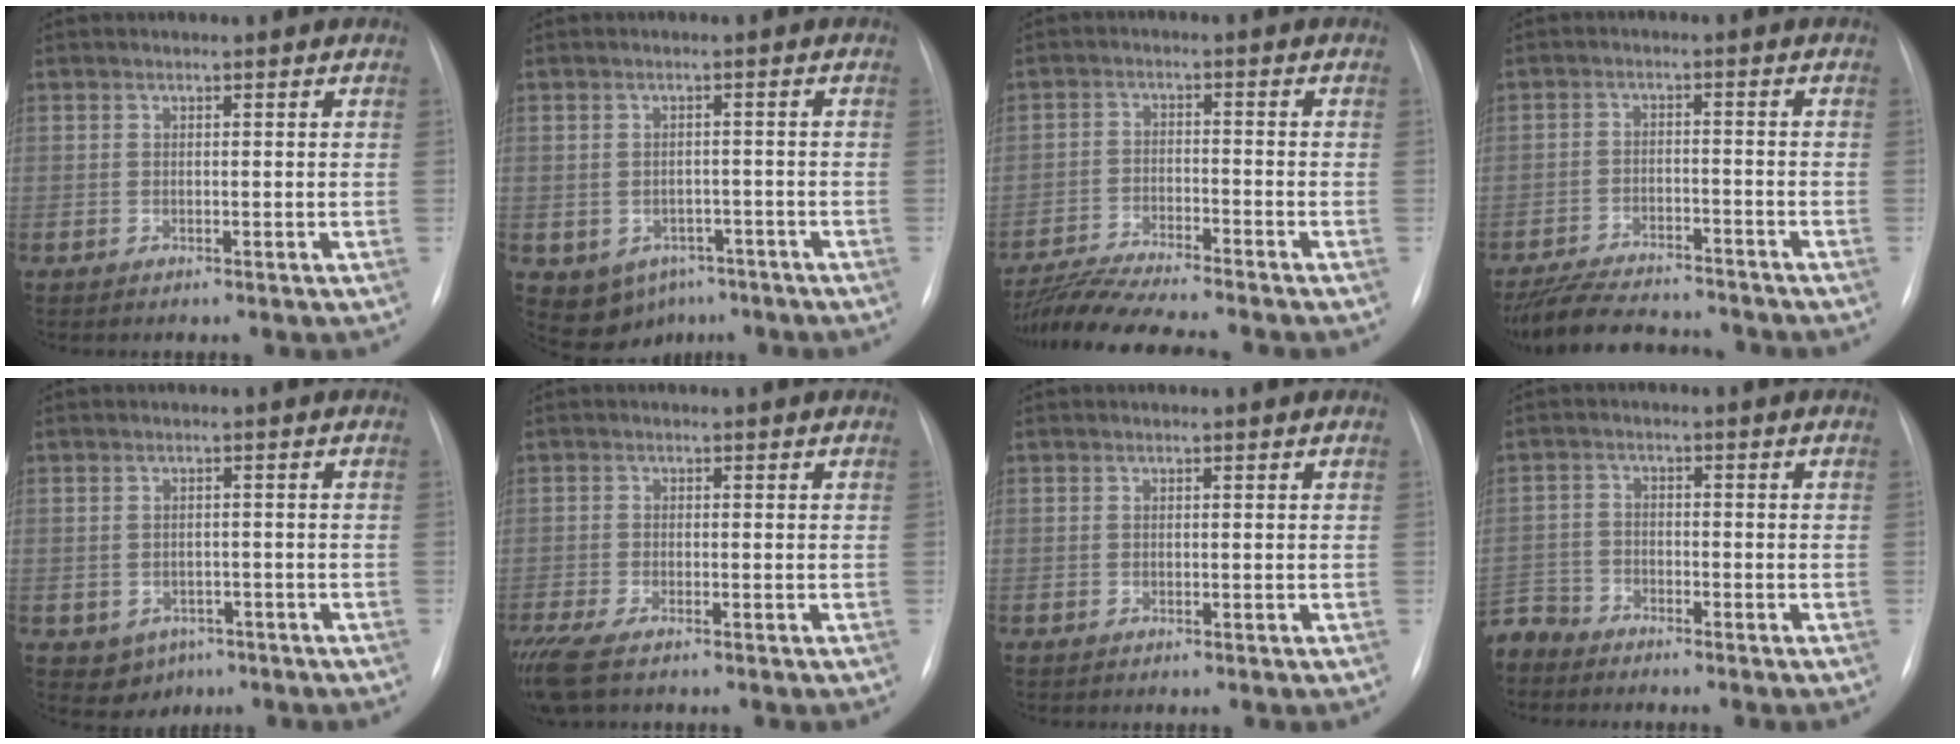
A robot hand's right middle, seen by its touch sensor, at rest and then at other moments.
{"total": 7.4, "force": [-4.0, 5.7, 2.4], "torque": [-0.036, 0.015, -0.043]}
{"total": 12.1, "force": [-10.9, 0.0, 5.2], "torque": [-0.091, -0.015, -0.181]}
{"total": 13.6, "force": [-12.3, 2.9, 5.1], "torque": [-0.092, -0.004, -0.185]}
{"total": 4.3, "force": [-2.2, 3.5, 1.1], "torque": [-0.014, 0.007, -0.020]}
{"total": 7.3, "force": [-5.4, 2.0, 4.5], "torque": [-0.092, -0.016, -0.094]}
{"total": 0.0}
{"total": 5.5, "force": [-5.2, 1.7, -0.2], "torque": [0.009, -0.007, -0.106]}